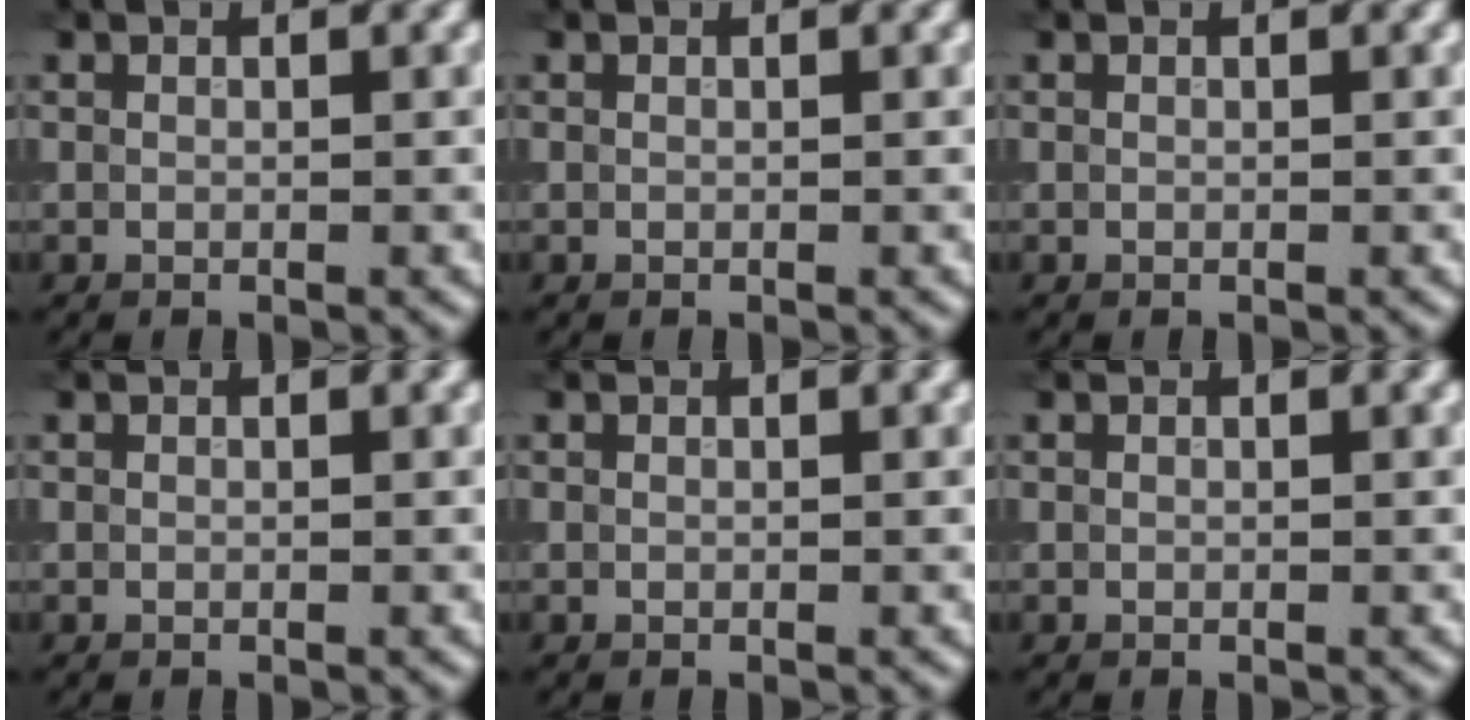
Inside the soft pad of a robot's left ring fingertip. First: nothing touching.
{"total": 0.0}
{"total": 0.0}
{"total": 0.0}
{"total": 0.0}
{"total": 0.0}